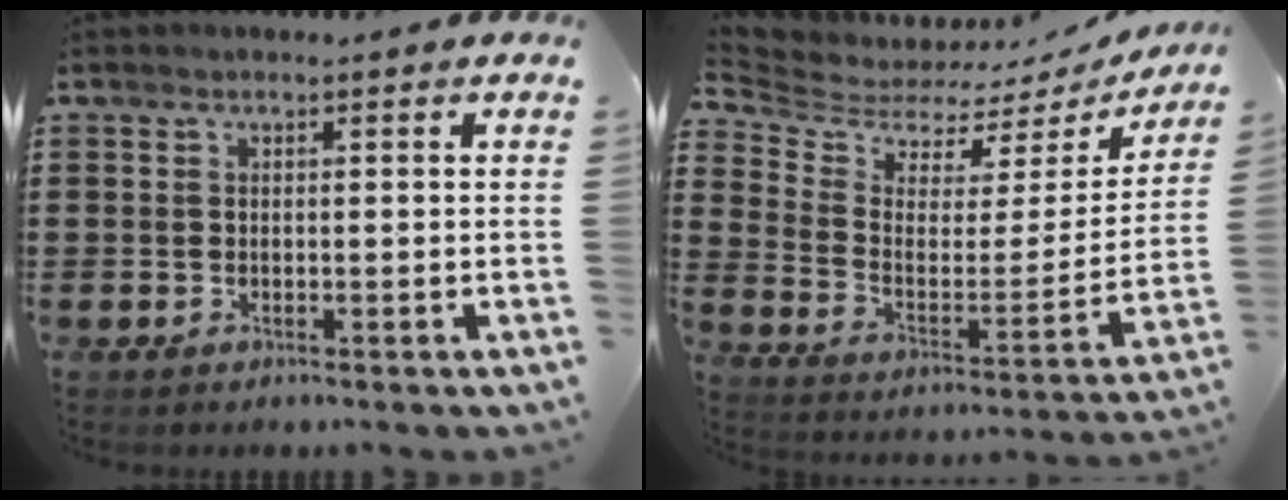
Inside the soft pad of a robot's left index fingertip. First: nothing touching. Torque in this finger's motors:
{"motor_torque": [2.14, 0.00, -0.03, -0.01]}